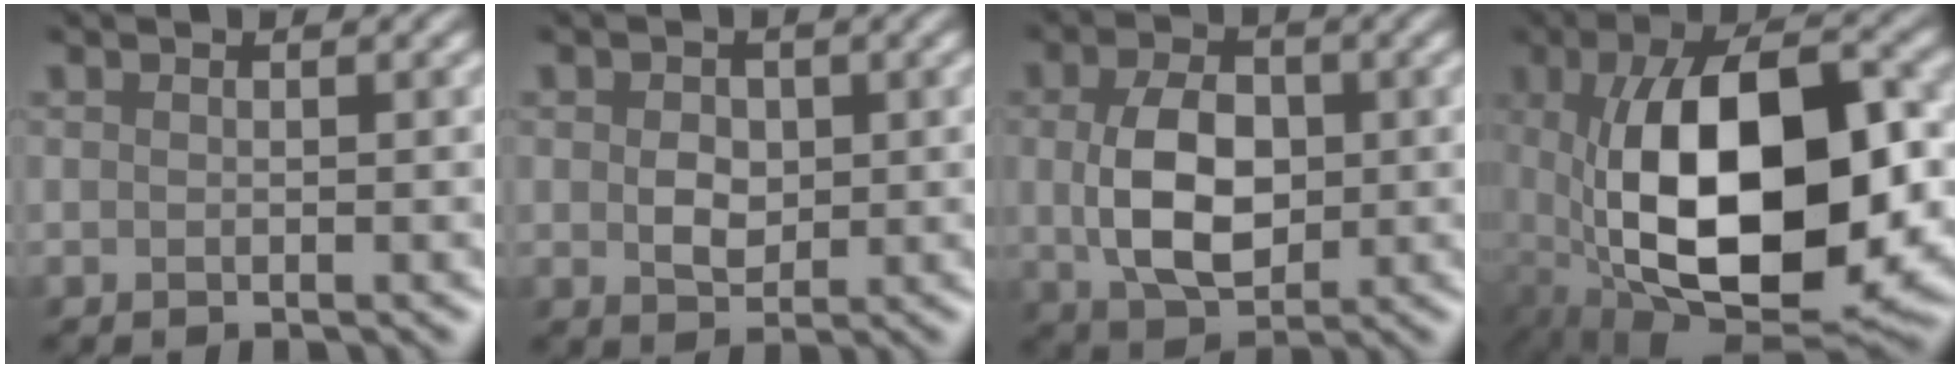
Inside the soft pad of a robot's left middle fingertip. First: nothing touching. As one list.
[{"total": 1.8, "force": [0.3, 1.6, 0.9], "torque": [-0.018, -0.001, 0.005]}, {"total": 6.0, "force": [0.3, 3.9, 4.6], "torque": [-0.101, -0.001, 0.009]}, {"total": 14.4, "force": [-0.8, 6.8, 12.7], "torque": [-0.206, -0.009, 0.000]}]